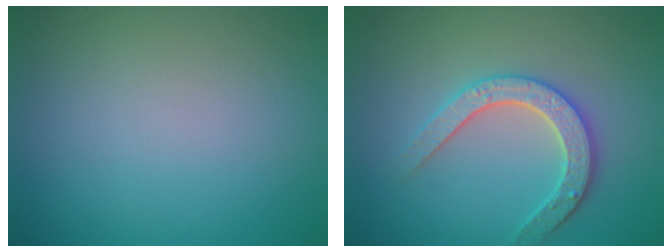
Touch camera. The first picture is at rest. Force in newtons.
{"total": 3.3, "press": 3.1, "slide": 1.2}